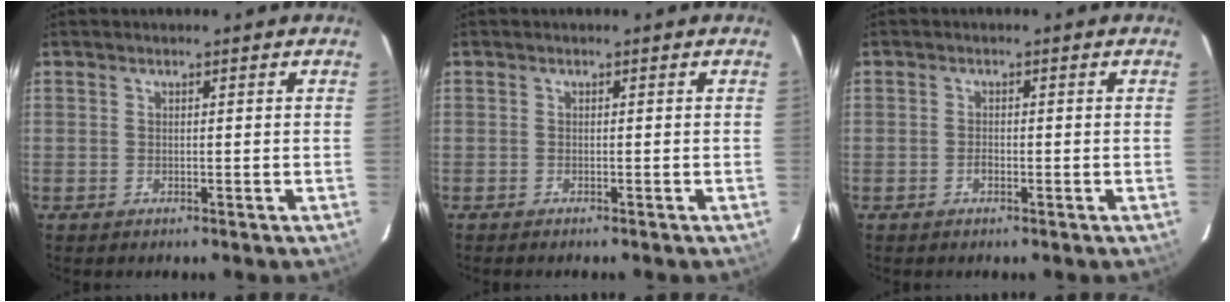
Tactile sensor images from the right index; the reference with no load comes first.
{"total": 0.8, "force": [-0.7, 0.1, 0.3], "torque": [-0.006, -0.002, -0.012]}
{"total": 1.0, "force": [-0.6, 0.5, 0.5], "torque": [-0.010, 0.004, -0.012]}